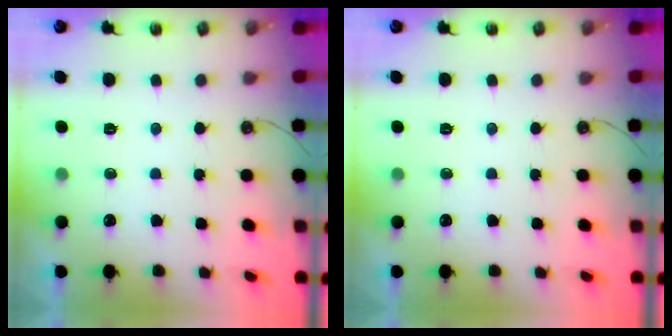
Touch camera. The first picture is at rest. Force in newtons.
{"total": 0.0}